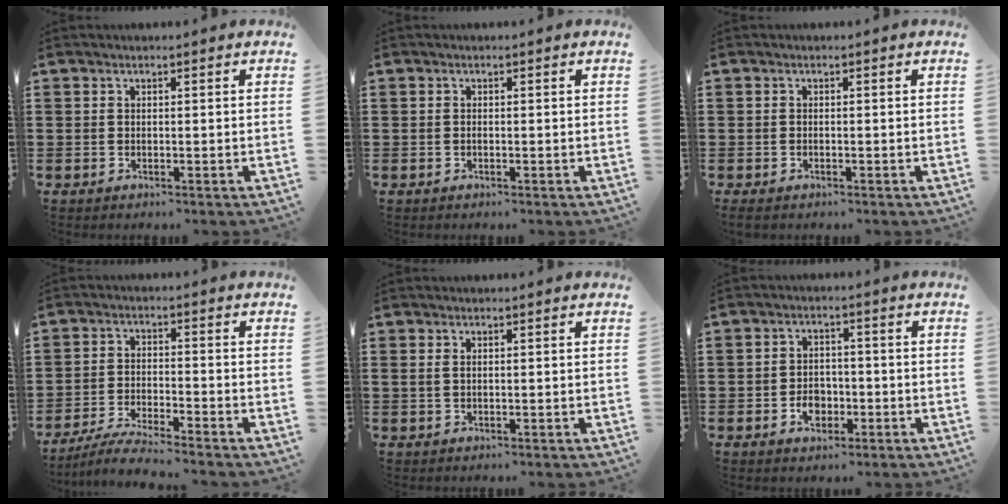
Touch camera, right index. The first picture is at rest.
{"total": 0.0}
{"total": 0.6, "force": [-0.5, 0.2, 0.3], "torque": [-0.008, -0.004, -0.008]}
{"total": 4.7, "force": [-4.4, -0.2, 1.4], "torque": [-0.038, -0.010, -0.091]}
{"total": 0.9, "force": [0.2, 0.4, 0.7], "torque": [-0.016, 0.005, 0.003]}
{"total": 3.8, "force": [-1.4, 2.8, 2.3], "torque": [-0.037, 0.000, -0.028]}